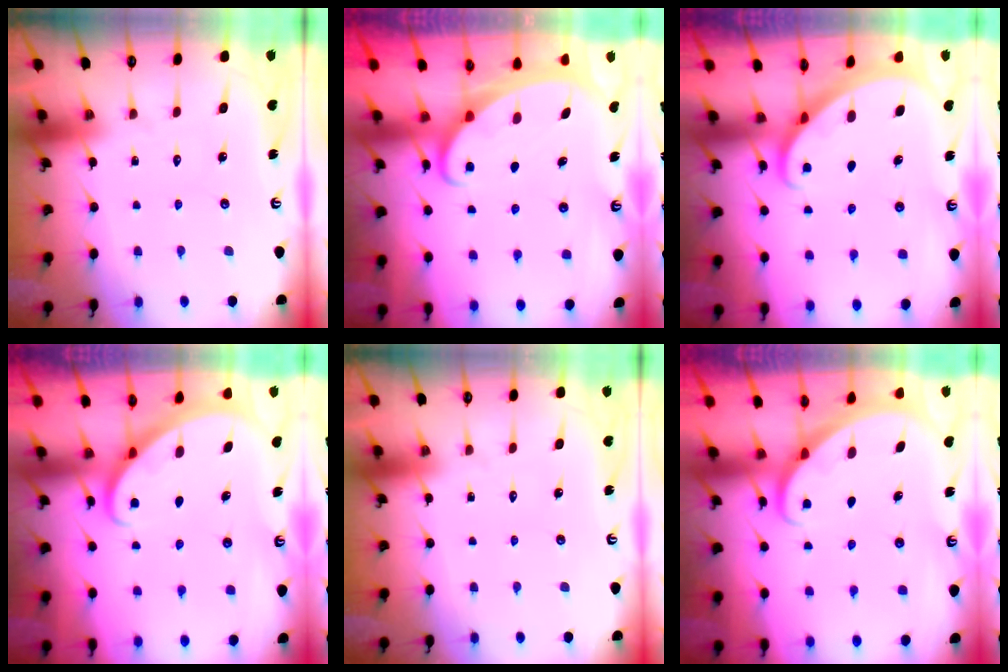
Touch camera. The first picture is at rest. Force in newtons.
{"total": 2.1, "press": 2.1, "slide": 0.3}
{"total": 1.8, "press": 1.8, "slide": 0.1}
{"total": 2.7, "press": 2.7, "slide": 0.2}
{"total": 0.0}
{"total": 2.3, "press": 2.3, "slide": 0.1}